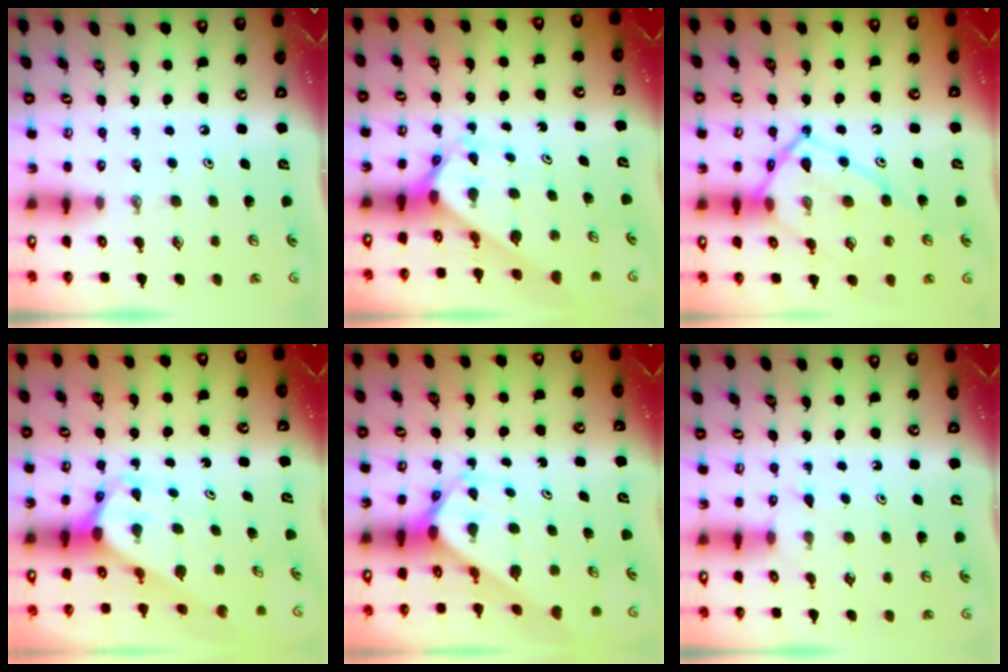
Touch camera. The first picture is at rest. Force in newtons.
{"total": 1.9, "press": 1.9, "slide": 0.1}
{"total": 15.0, "press": 14.9, "slide": 1.7}
{"total": 3.0, "press": 3.0, "slide": 0.2}
{"total": 2.5, "press": 2.4, "slide": 0.3}
{"total": 3.6, "press": 3.6, "slide": 0.4}